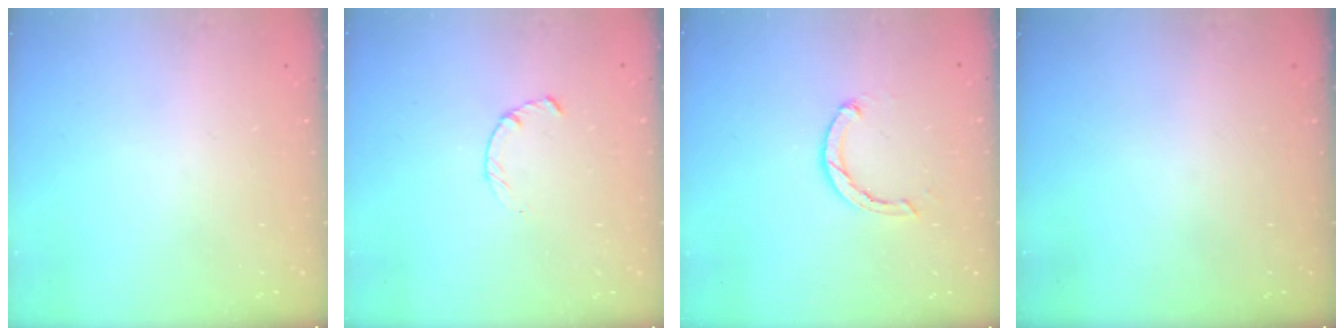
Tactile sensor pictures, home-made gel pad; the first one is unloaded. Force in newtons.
{"total": 2.4, "press": 2.3, "slide": 0.4}
{"total": 2.4, "press": 2.3, "slide": 0.4}
{"total": 0.0}